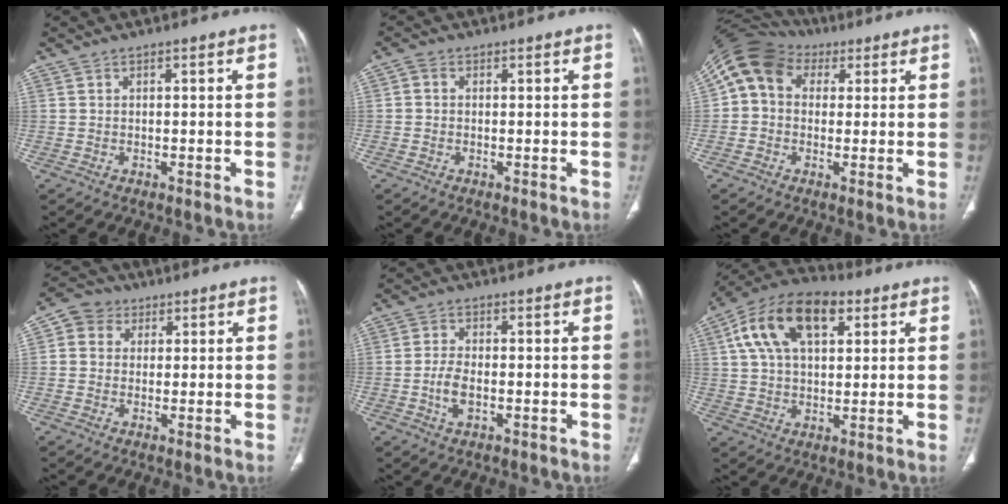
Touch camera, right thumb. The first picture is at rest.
{"total": 1.3, "force": [0.0, 1.1, 0.7], "torque": [-0.009, 0.003, -0.003]}
{"total": 11.6, "force": [3.1, 9.2, 6.2], "torque": [-0.111, 0.037, 0.047]}
{"total": 5.4, "force": [1.7, 4.9, 1.6], "torque": [-0.007, 0.004, 0.024]}
{"total": 4.3, "force": [-1.0, 2.2, 3.5], "torque": [-0.073, 0.005, -0.019]}
{"total": 17.2, "force": [6.6, 9.6, 12.6], "torque": [-0.208, 0.013, 0.109]}